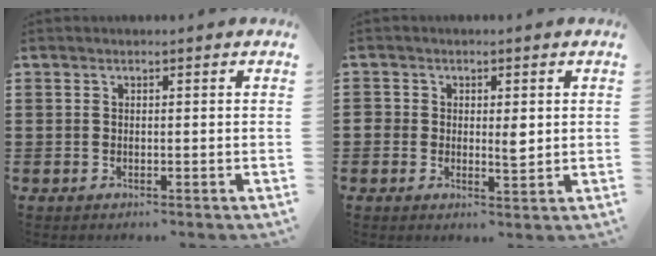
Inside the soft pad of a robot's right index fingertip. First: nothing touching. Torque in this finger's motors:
{"motor_torque": [0.78, 0.21, 0.11, 0.03]}